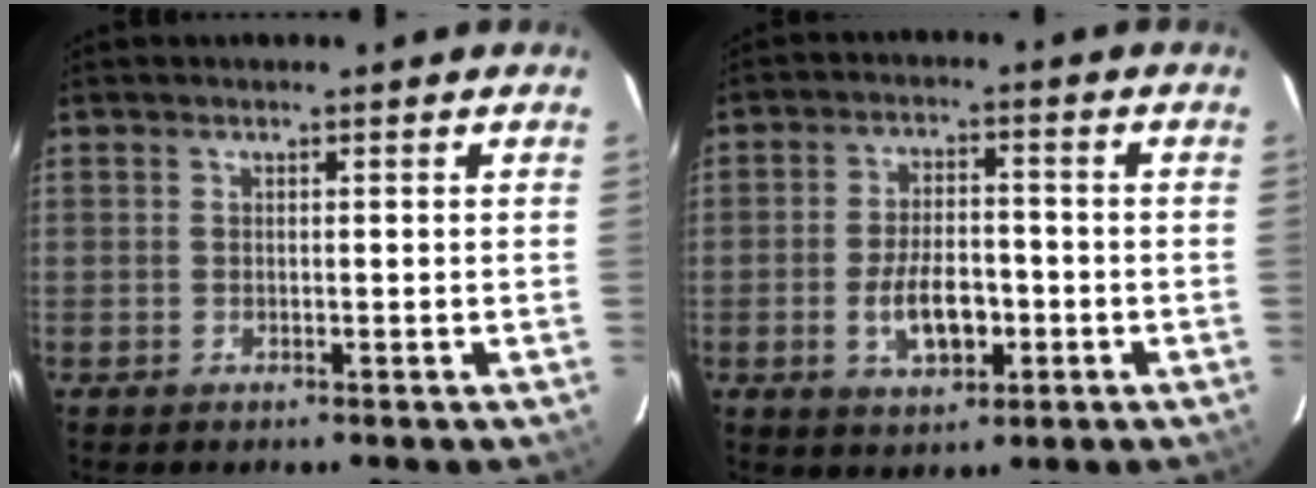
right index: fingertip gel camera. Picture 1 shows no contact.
{"total": 8.4, "force": [-2.6, 4.2, 6.8], "torque": [-0.133, 0.004, -0.036]}